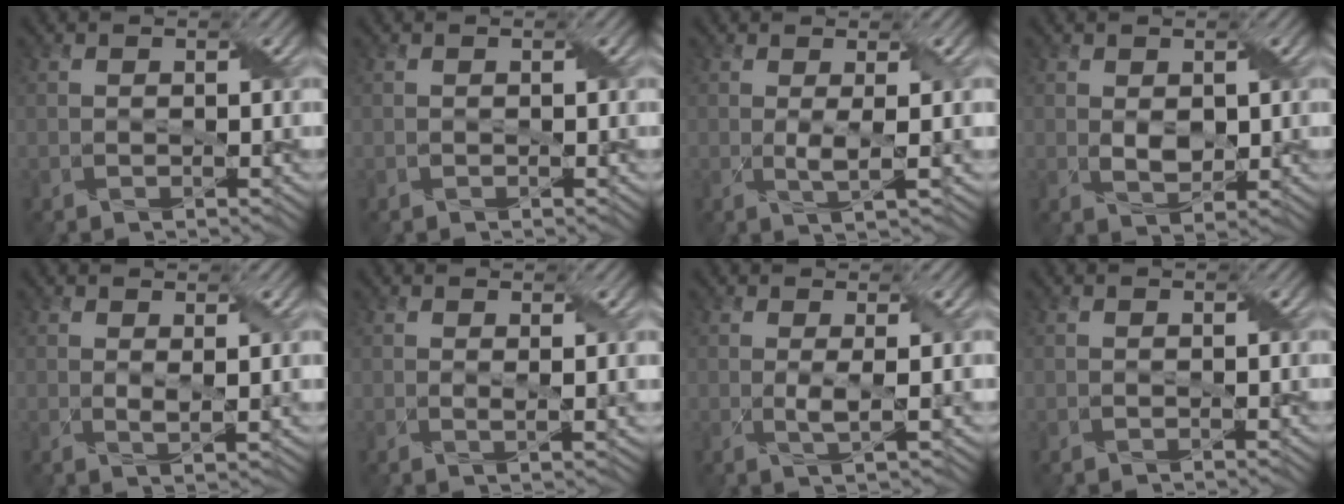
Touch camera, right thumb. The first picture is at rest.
{"total": 0.0}
{"total": 2.5, "force": [0.3, 0.2, 2.4], "torque": [-0.052, 0.001, 0.007]}
{"total": 2.5, "force": [0.5, 1.6, 1.9], "torque": [-0.043, -0.005, 0.014]}
{"total": 2.0, "force": [1.0, 0.4, 1.7], "torque": [-0.039, -0.004, 0.020]}
{"total": 1.6, "force": [0.7, 0.2, 1.4], "torque": [-0.029, -0.001, 0.014]}
{"total": 2.1, "force": [0.3, 0.2, 2.1], "torque": [-0.047, 0.001, 0.006]}
{"total": 0.0}